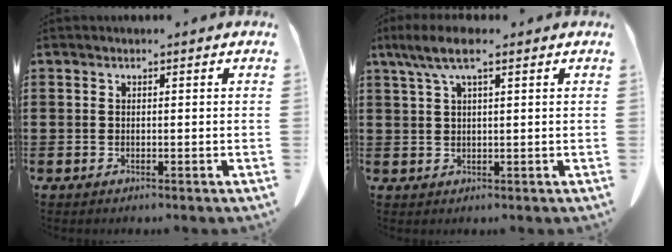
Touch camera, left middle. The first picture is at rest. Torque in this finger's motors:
{"motor_torque": [0.50, -0.47, 0.24, 0.10]}